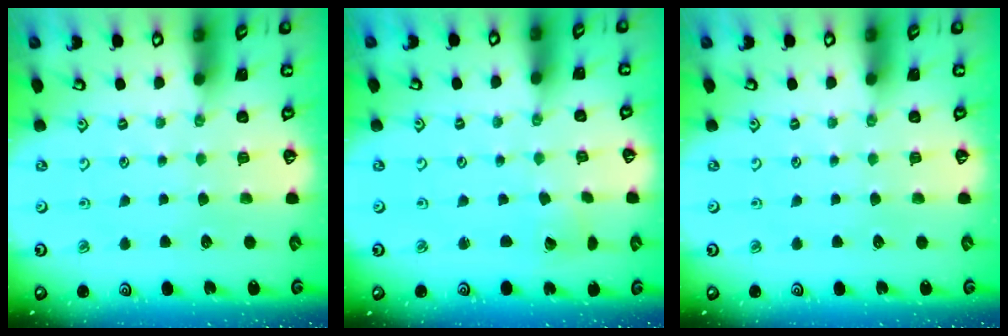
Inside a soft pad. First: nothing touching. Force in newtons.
{"total": 1.9, "press": 1.9, "slide": 0.1}
{"total": 0.0}